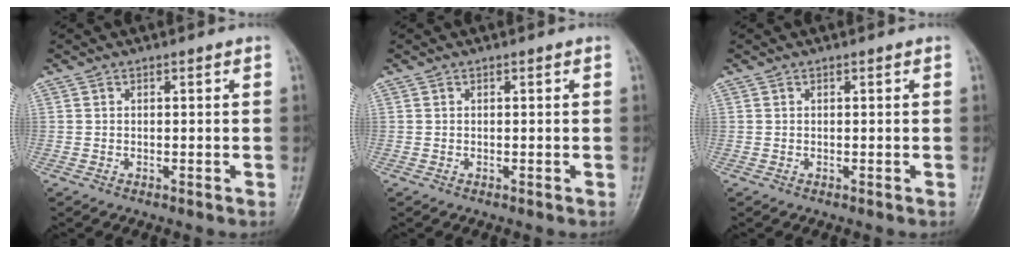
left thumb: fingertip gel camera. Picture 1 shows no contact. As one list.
[{"total": 0.0}, {"total": 0.0}]